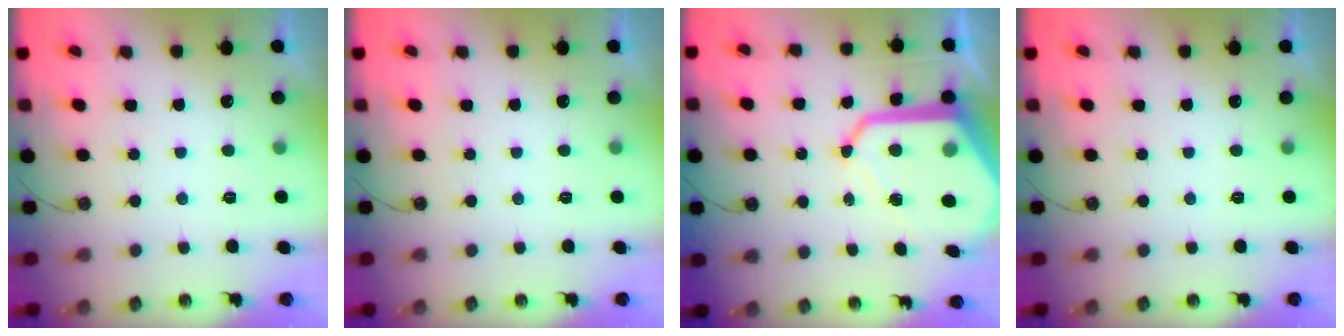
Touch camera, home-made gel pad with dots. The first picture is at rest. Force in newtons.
{"total": 0.0}
{"total": 17.4, "press": 17.4, "slide": 1.5}
{"total": 0.0}